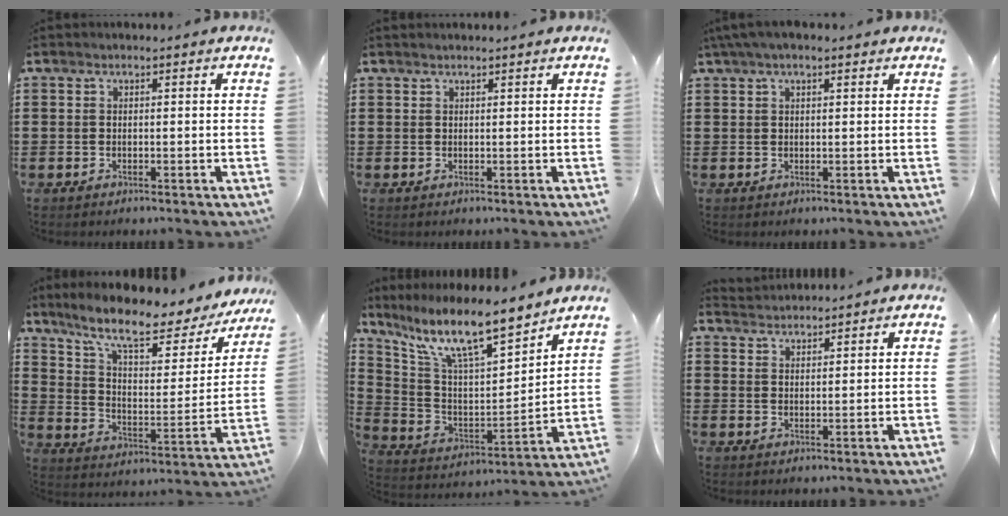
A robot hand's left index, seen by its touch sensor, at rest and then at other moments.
{"total": 0.5, "force": [0.5, 0.0, 0.2], "torque": [-0.005, -0.001, 0.009]}
{"total": 2.5, "force": [1.6, 0.7, 1.8], "torque": [-0.037, 0.006, 0.028]}
{"total": 11.0, "force": [8.6, 2.2, 6.5], "torque": [-0.144, -0.053, 0.143]}
{"total": 12.0, "force": [9.5, 2.1, 7.0], "torque": [-0.161, -0.058, 0.162]}
{"total": 2.3, "force": [2.2, 0.0, -0.6], "torque": [0.004, -0.002, 0.043]}